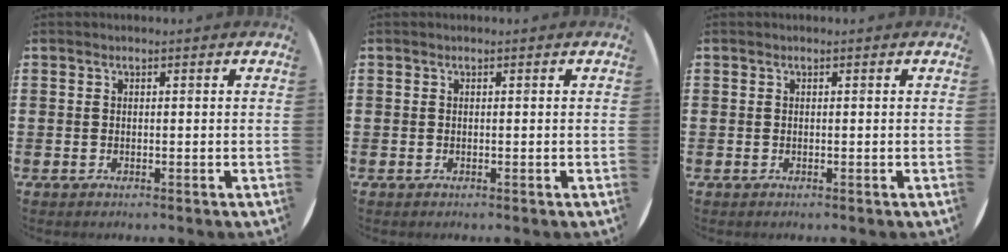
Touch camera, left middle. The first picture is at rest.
{"total": 0.0}
{"total": 0.0}